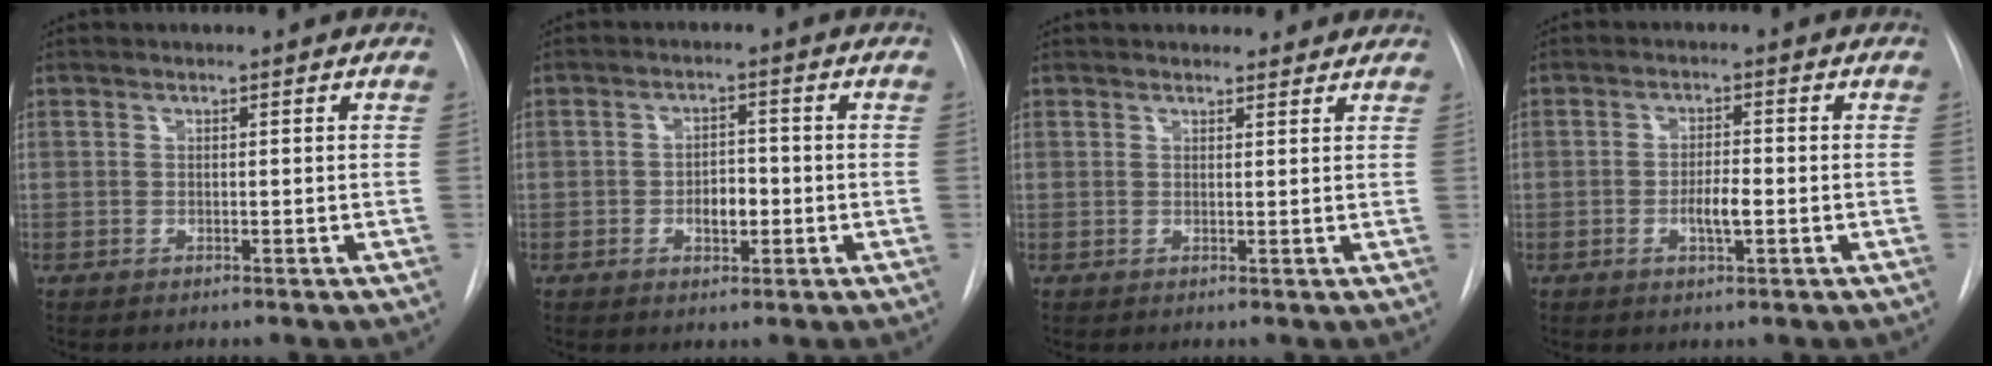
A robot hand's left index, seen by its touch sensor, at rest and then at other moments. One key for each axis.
{"total": 4.0, "fx": -1.8, "fy": 2.0, "fz": 3.0, "tx": -0.042, "ty": -0.001, "tz": -0.025}
{"total": 5.9, "fx": 5.3, "fy": 2.2, "fz": 1.5, "tx": -0.003, "ty": 0.016, "tz": 0.054}
{"total": 3.7, "fx": -1.8, "fy": 0.8, "fz": 3.1, "tx": -0.056, "ty": -0.005, "tz": -0.027}